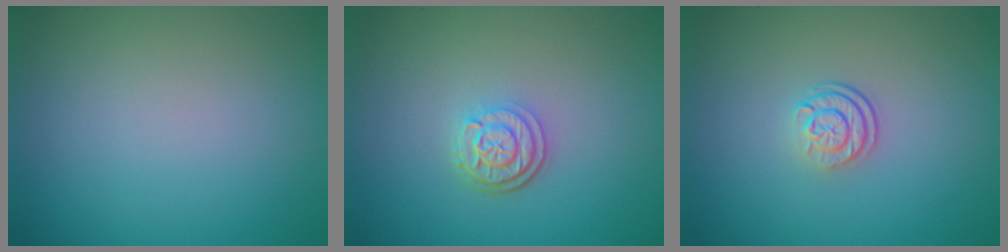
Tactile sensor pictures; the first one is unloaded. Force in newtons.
{"total": 2.9, "press": 2.4, "slide": 1.7}
{"total": 2.3, "press": 1.7, "slide": 1.7}